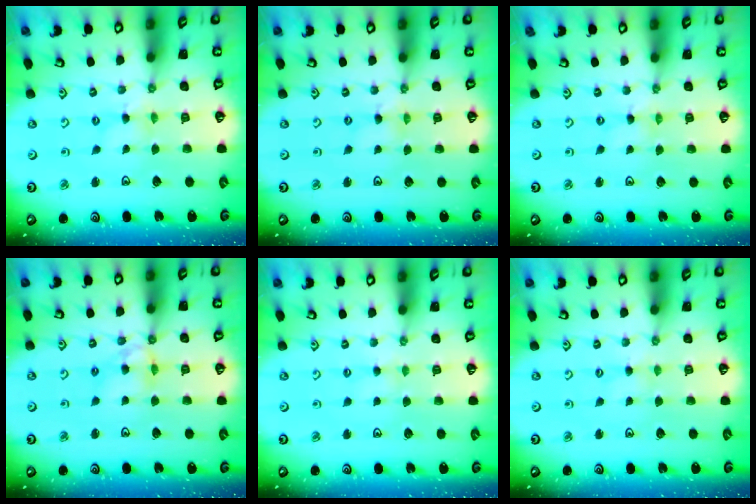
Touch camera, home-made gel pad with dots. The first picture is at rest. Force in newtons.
{"total": 0.8, "press": 0.8, "slide": 0.2}
{"total": 0.0}
{"total": 8.0, "press": 7.9, "slide": 0.7}
{"total": 2.4, "press": 2.4, "slide": 0.4}
{"total": 0.9, "press": 0.9, "slide": 0.1}